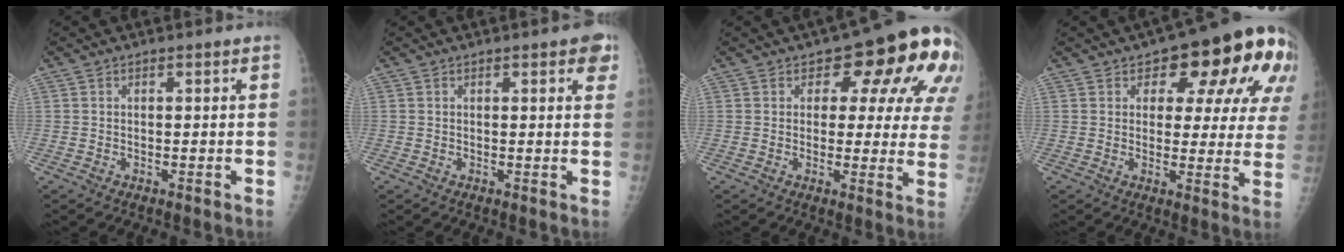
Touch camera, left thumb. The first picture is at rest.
{"total": 8.4, "force": [4.4, 2.2, 6.8], "torque": [-0.056, -0.007, 0.046]}
{"total": 15.5, "force": [7.1, 8.1, 11.1], "torque": [-0.080, -0.030, 0.071]}
{"total": 17.5, "force": [8.9, 8.8, 12.3], "torque": [-0.105, -0.022, 0.104]}